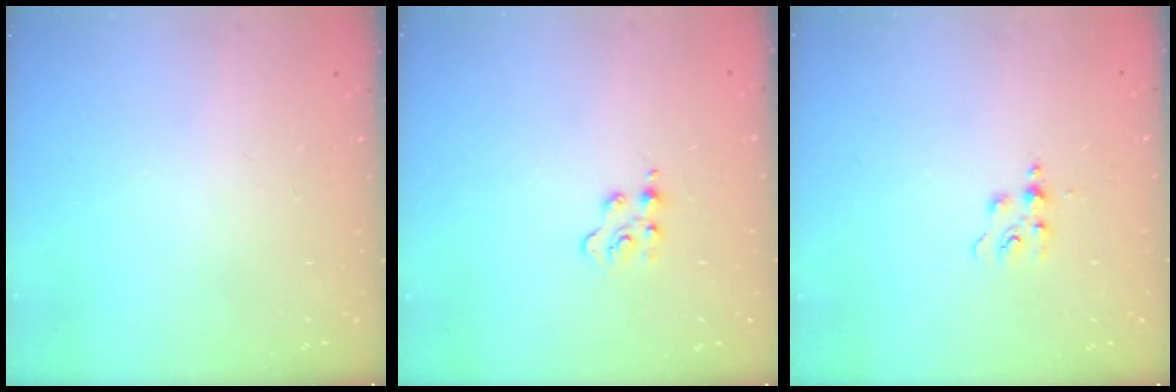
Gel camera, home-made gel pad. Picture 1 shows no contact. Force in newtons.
{"total": 2.2, "press": 2.2, "slide": 0.5}
{"total": 4.2, "press": 4.2, "slide": 0.4}